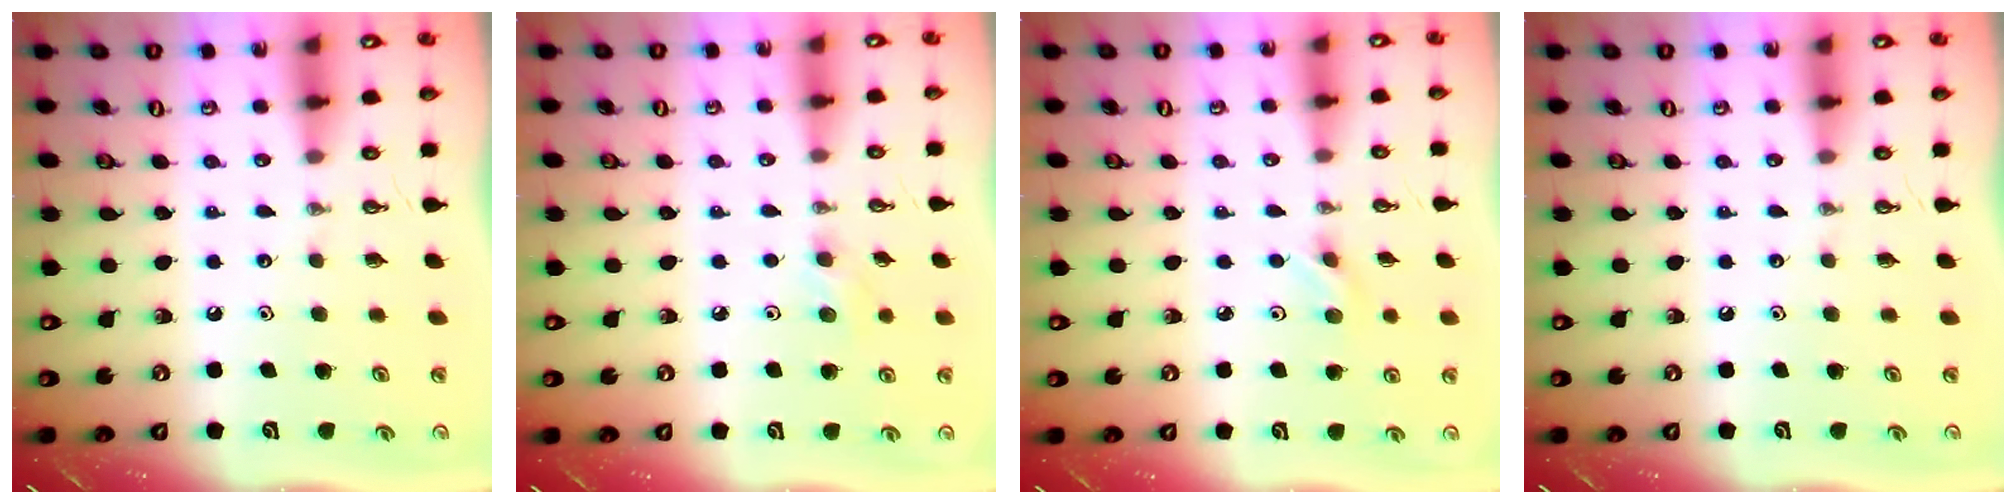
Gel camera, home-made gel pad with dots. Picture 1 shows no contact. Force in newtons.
{"total": 8.3, "press": 7.1, "slide": 4.2}
{"total": 3.9, "press": 3.6, "slide": 1.4}
{"total": 0.0}